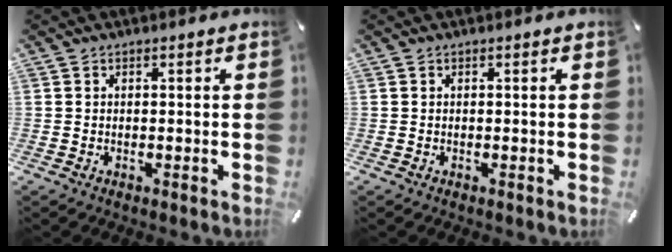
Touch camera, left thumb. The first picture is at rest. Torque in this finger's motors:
{"motor_torque": [0.00, 0.00, 0.00, 0.00, 0.00]}